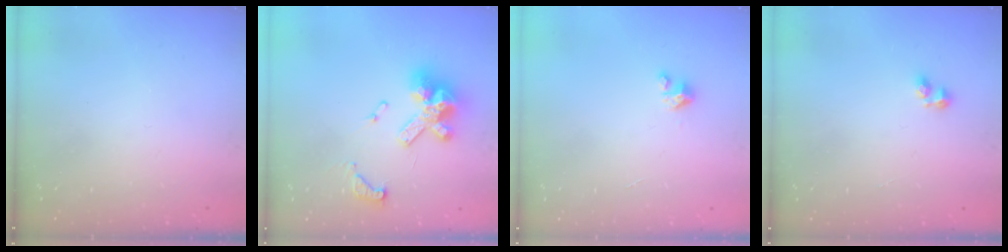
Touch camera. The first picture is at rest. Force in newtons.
{"total": 14.5, "press": 14.5, "slide": 0.9}
{"total": 3.2, "press": 3.2, "slide": 0.3}
{"total": 2.5, "press": 2.3, "slide": 0.9}